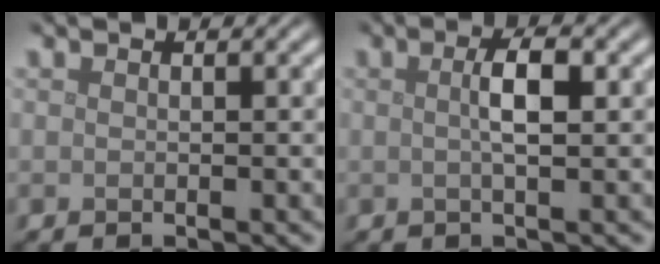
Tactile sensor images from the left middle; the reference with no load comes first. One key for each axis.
{"total": 2.6, "fx": 0.3, "fy": 0.5, "fz": 2.6, "tx": -0.043, "ty": 0.008, "tz": 0.002}